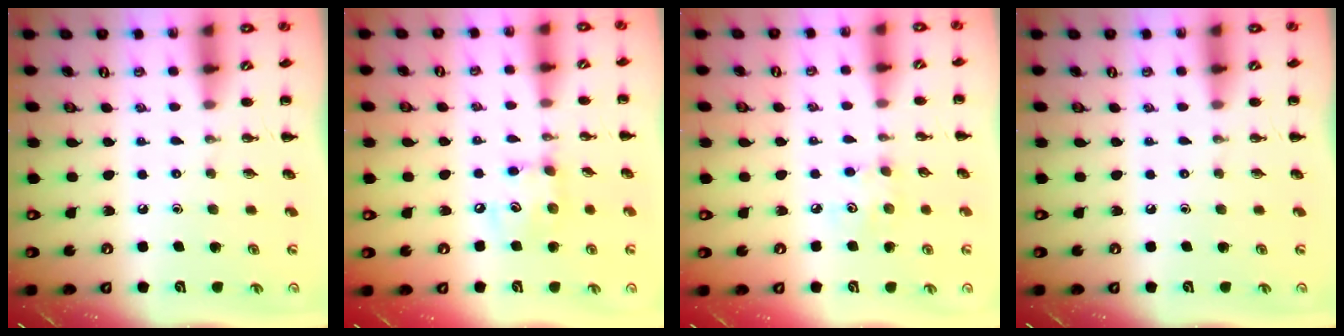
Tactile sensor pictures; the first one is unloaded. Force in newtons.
{"total": 6.8, "press": 6.8, "slide": 0.6}
{"total": 3.8, "press": 3.8, "slide": 0.7}
{"total": 0.0}